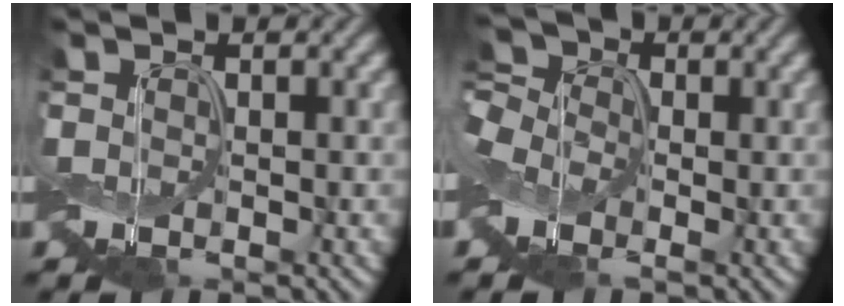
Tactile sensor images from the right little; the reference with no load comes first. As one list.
[{"total": 3.3, "force": [-1.4, 2.5, 1.6], "torque": [-0.050, 0.009, -0.034]}]